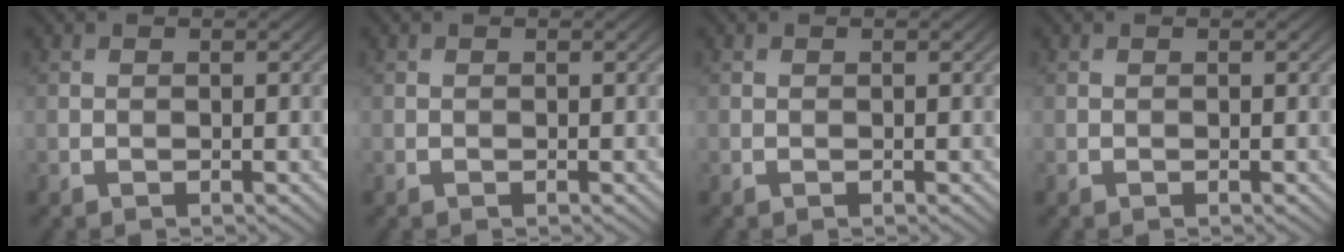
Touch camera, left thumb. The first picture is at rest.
{"total": 0.0}
{"total": 0.0}
{"total": 0.0}